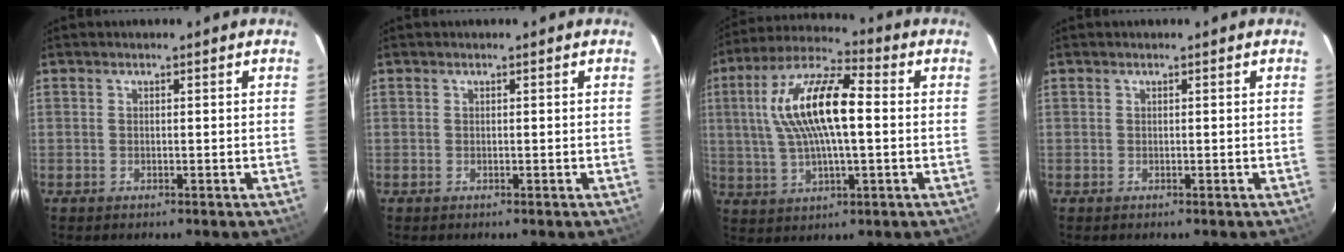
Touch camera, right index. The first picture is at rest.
{"total": 0.0}
{"total": 15.9, "force": [1.8, 5.1, 15.0], "torque": [-0.291, 0.021, 0.028]}
{"total": 0.0}